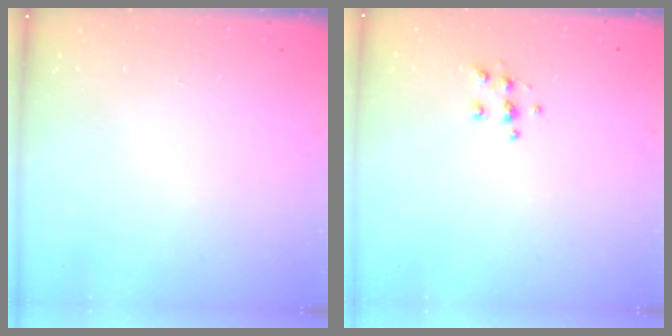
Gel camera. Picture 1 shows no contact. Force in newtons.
{"total": 5.5, "press": 5.5, "slide": 0.5}